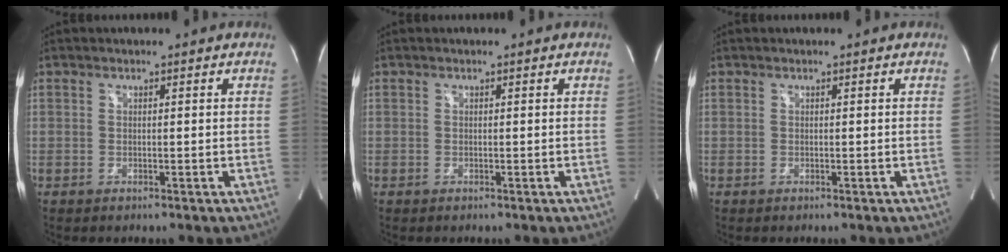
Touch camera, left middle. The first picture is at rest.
{"total": 0.0}
{"total": 0.0}